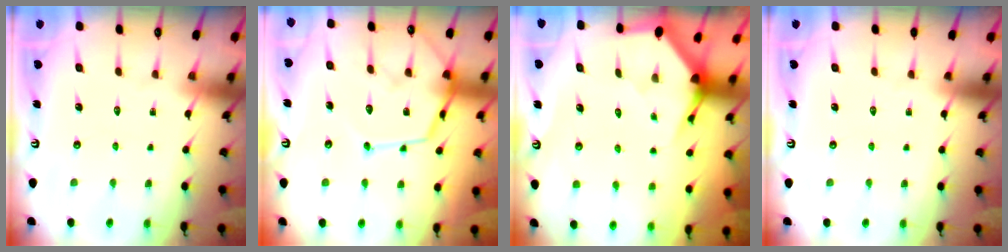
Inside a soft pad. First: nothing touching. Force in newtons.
{"total": 12.9, "press": 12.9, "slide": 1.0}
{"total": 3.4, "press": 3.4, "slide": 0.1}
{"total": 0.0}